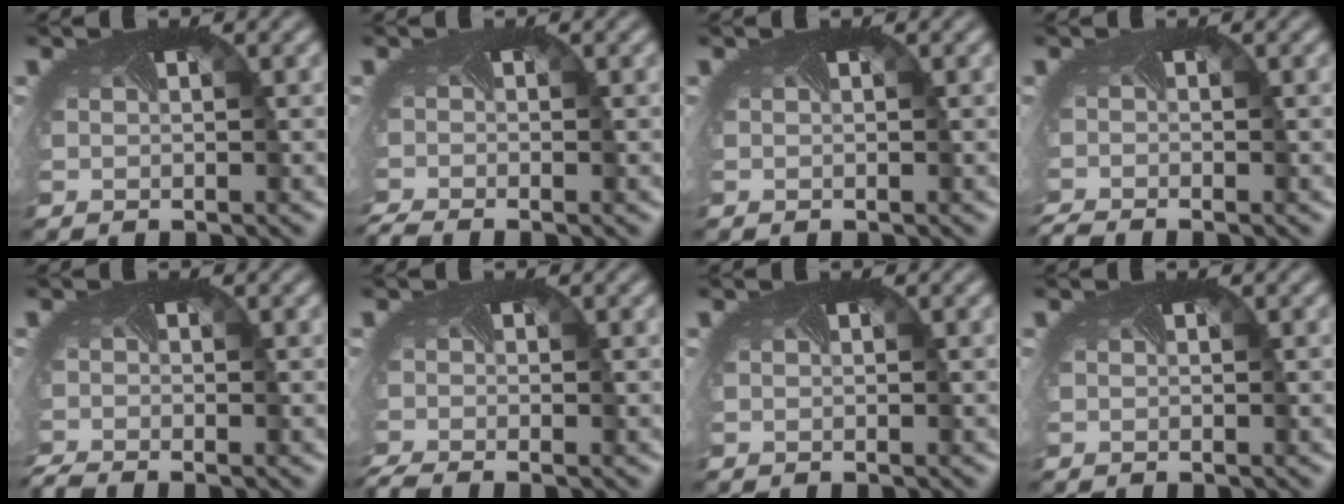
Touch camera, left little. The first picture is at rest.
{"total": 2.3, "force": [-2.2, 0.1, 0.8], "torque": [-0.023, -0.017, -0.045]}
{"total": 0.0}
{"total": 2.0, "force": [-2.0, -0.2, 0.4], "torque": [-0.015, -0.018, -0.042]}
{"total": 2.2, "force": [-2.2, 0.0, 0.6], "torque": [-0.019, -0.017, -0.046]}
{"total": 2.7, "force": [-2.3, 0.4, 1.3], "torque": [-0.037, -0.018, -0.044]}
{"total": 0.0}
{"total": 0.0}